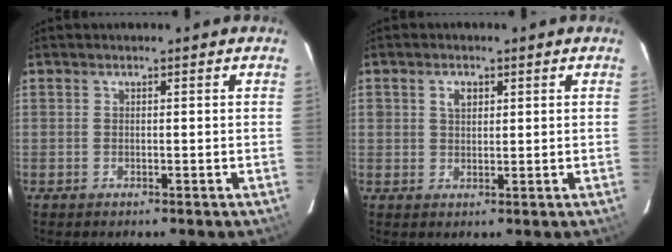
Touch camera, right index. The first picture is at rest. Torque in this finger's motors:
{"motor_torque": [0.02, 0.04, 0.05, 0.04]}